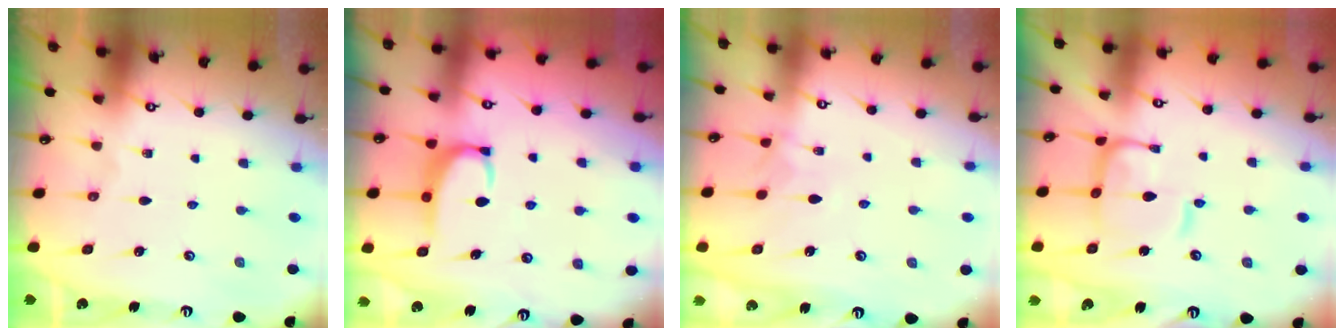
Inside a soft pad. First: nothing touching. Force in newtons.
{"total": 4.3, "press": 4.2, "slide": 0.9}
{"total": 2.1, "press": 2.1, "slide": 0.4}
{"total": 5.1, "press": 5.0, "slide": 0.6}